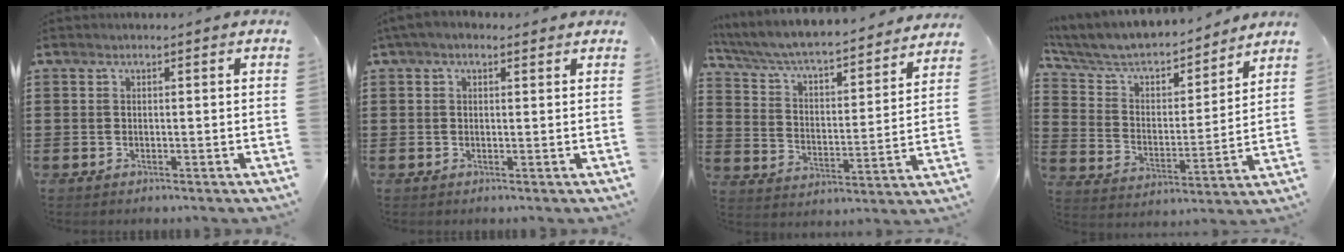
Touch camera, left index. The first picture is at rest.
{"total": 1.9, "force": [1.1, 1.3, 0.9], "torque": [-0.022, 0.009, 0.019]}
{"total": 5.3, "force": [5.0, 0.3, 1.8], "torque": [-0.061, -0.046, 0.077]}
{"total": 5.7, "force": [4.9, 2.2, 1.9], "torque": [-0.064, -0.035, 0.078]}